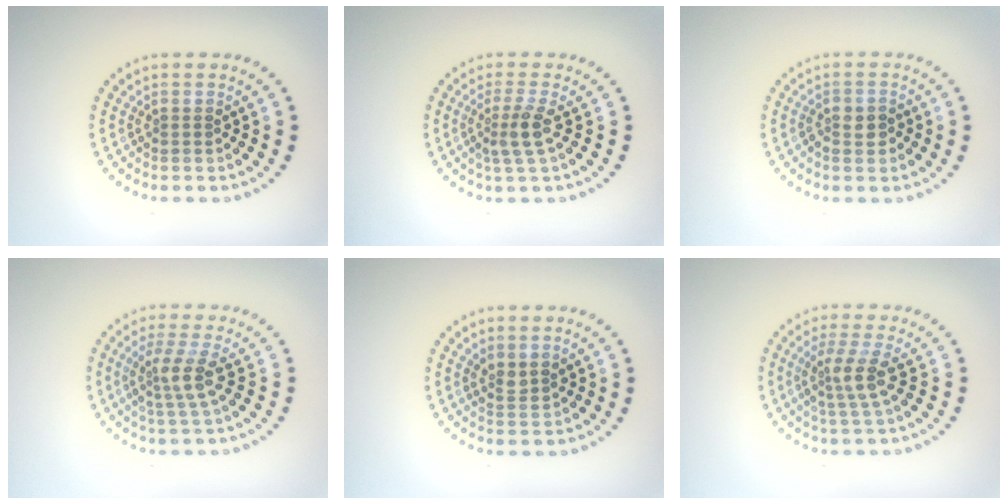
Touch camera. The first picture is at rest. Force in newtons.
{"total": 2.4, "press": 1.8, "slide": 1.6}
{"total": 2.0, "press": 1.9, "slide": 0.6}
{"total": 2.8, "press": 2.2, "slide": 1.7}
{"total": 1.5, "press": 1.3, "slide": 0.7}
{"total": 2.8, "press": 2.2, "slide": 1.7}